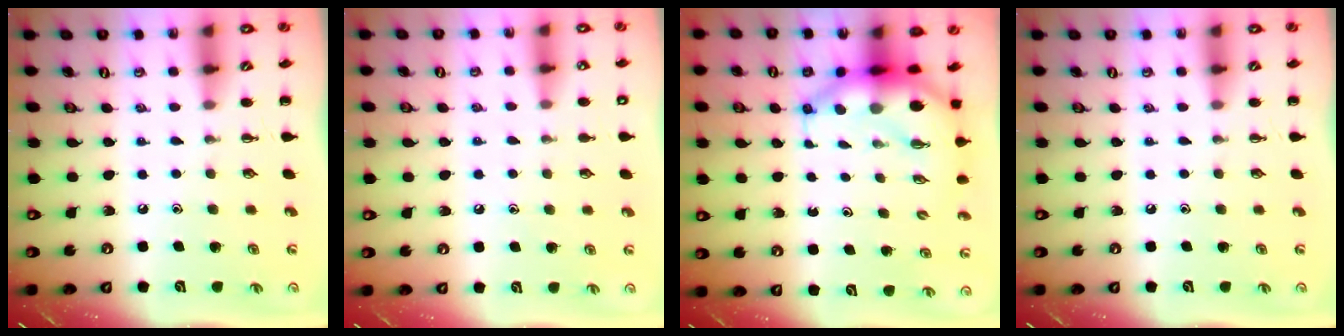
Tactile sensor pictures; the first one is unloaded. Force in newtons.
{"total": 6.0, "press": 5.6, "slide": 2.0}
{"total": 7.4, "press": 7.2, "slide": 1.7}
{"total": 0.0}